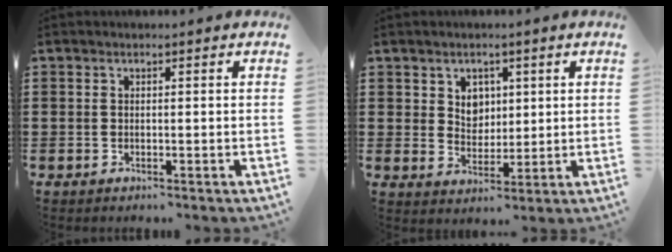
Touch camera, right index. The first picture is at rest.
{"total": 3.9, "force": [1.8, 3.3, 1.0], "torque": [-0.028, 0.008, 0.031]}